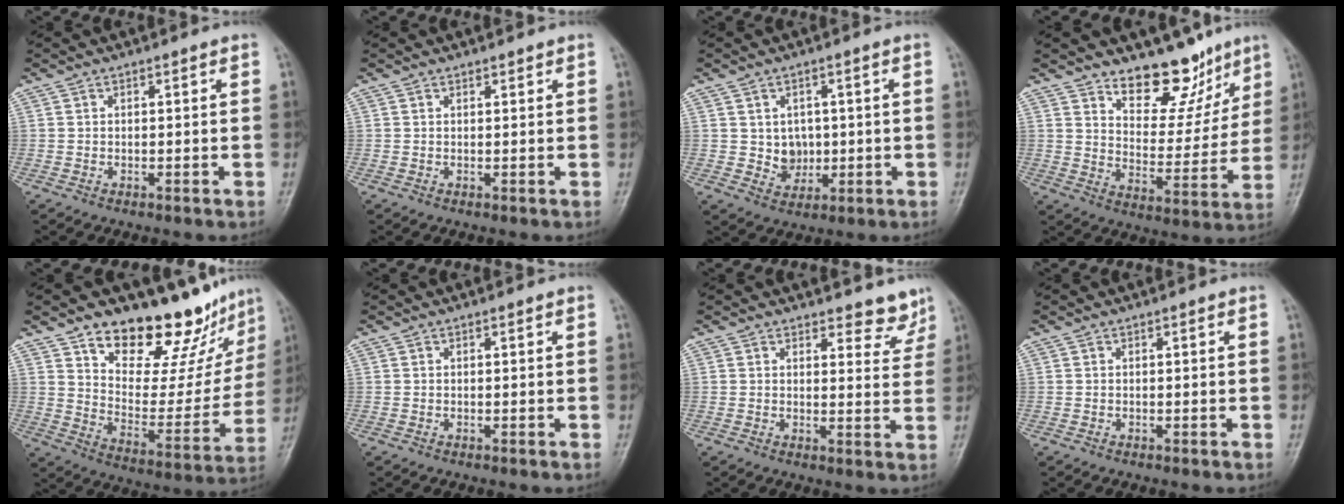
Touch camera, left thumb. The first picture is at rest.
{"total": 0.6, "force": [0.6, 0.2, 0.1], "torque": [-0.004, -0.005, 0.009]}
{"total": 4.9, "force": [0.4, 4.3, 2.4], "torque": [-0.010, -0.004, 0.015]}
{"total": 13.0, "force": [9.9, 6.4, 5.4], "torque": [-0.025, -0.075, 0.161]}
{"total": 20.9, "force": [16.3, 8.9, 9.6], "torque": [-0.078, -0.108, 0.244]}
{"total": 0.0}
{"total": 5.2, "force": [4.6, 2.1, 1.0], "torque": [0.018, -0.037, 0.046]}
{"total": 0.0}